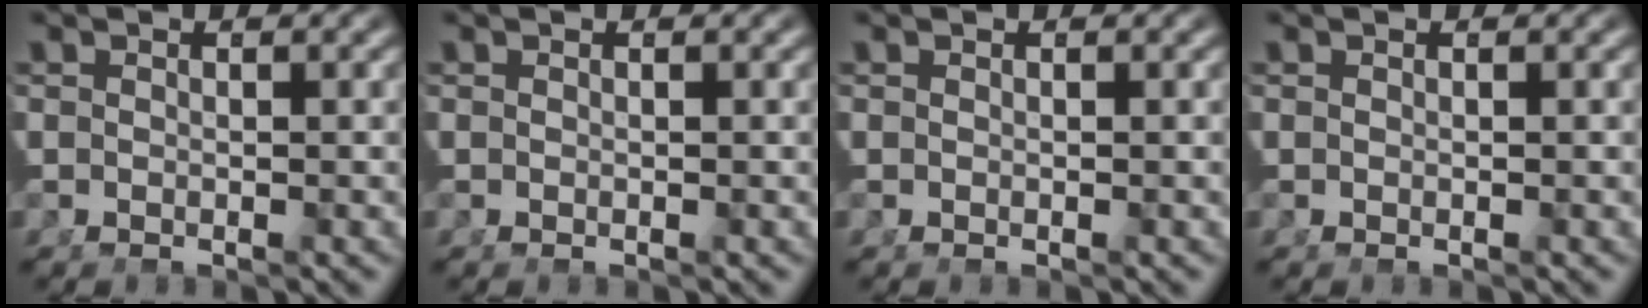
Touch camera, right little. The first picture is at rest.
{"total": 0.0}
{"total": 0.0}
{"total": 0.0}